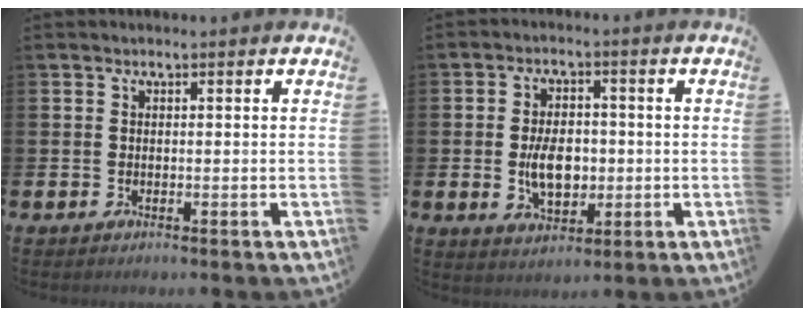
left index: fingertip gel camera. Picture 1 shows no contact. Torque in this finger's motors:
{"motor_torque": [1.35, -0.13, 0.36, 0.18]}